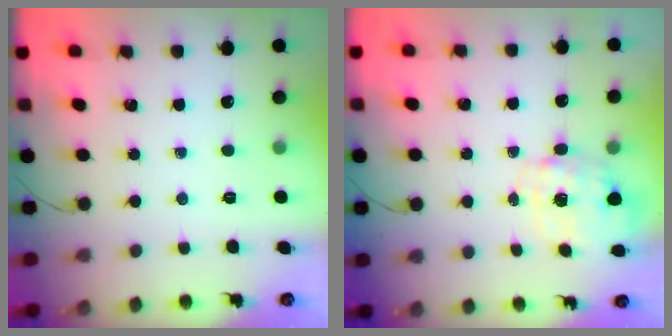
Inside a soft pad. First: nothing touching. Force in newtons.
{"total": 2.8, "press": 2.6, "slide": 0.9}